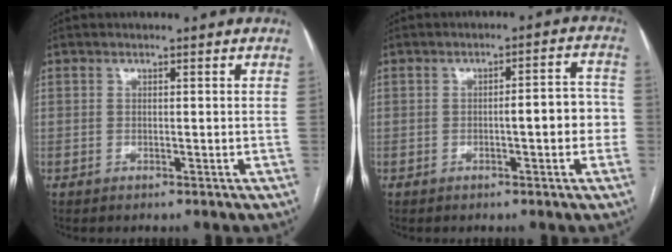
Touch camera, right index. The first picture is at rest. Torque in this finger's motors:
{"motor_torque": [0.91, -0.20, 0.54, 0.06]}